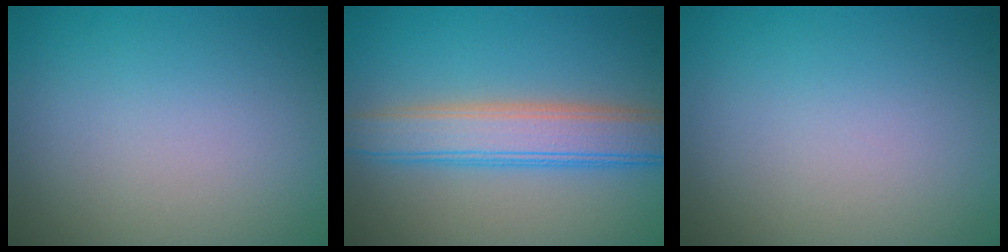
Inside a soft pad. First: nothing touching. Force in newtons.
{"total": 5.4, "press": 5.4, "slide": 0.2}
{"total": 0.0}